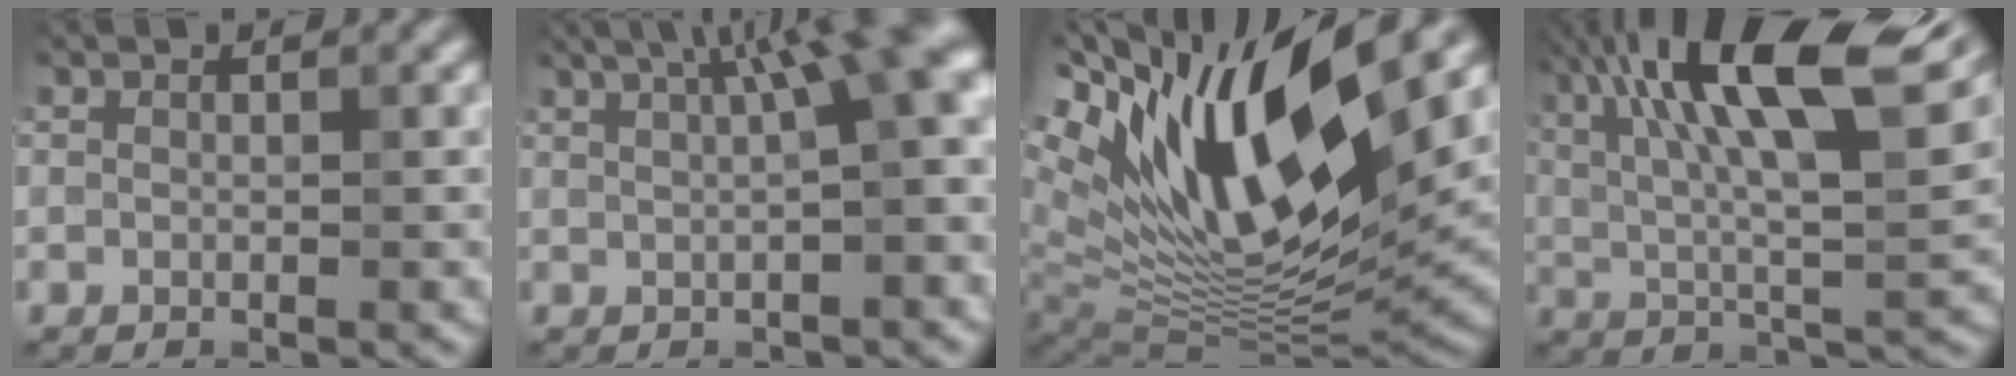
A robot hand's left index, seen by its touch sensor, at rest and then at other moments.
{"total": 10.3, "force": [3.5, 2.8, 9.3], "torque": [-0.081, 0.036, 0.045]}
{"total": 17.1, "force": [6.5, 5.9, 14.7], "torque": [-0.275, 0.010, 0.107]}
{"total": 15.8, "force": [7.0, 4.4, 13.4], "torque": [-0.242, 0.021, 0.119]}